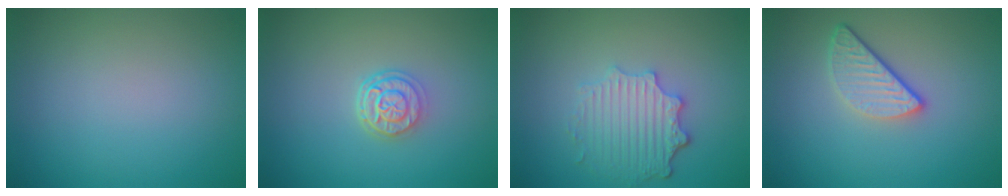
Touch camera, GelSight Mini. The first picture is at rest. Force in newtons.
{"total": 3.0, "press": 2.4, "slide": 1.9}
{"total": 4.1, "press": 3.3, "slide": 2.4}
{"total": 3.3, "press": 2.6, "slide": 2.0}